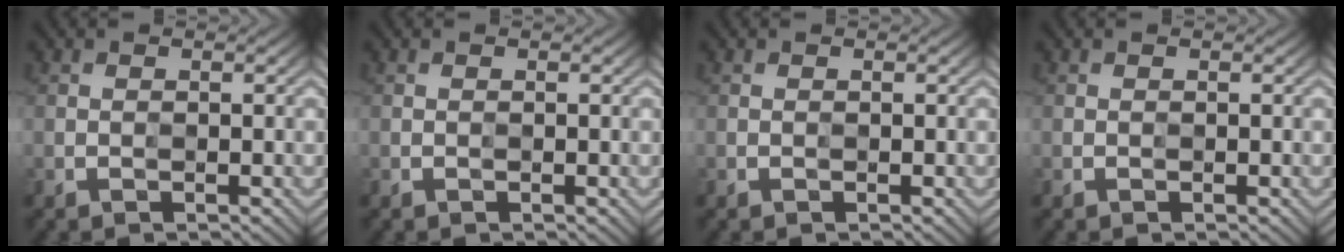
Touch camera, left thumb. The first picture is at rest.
{"total": 0.0}
{"total": 0.0}
{"total": 0.0}